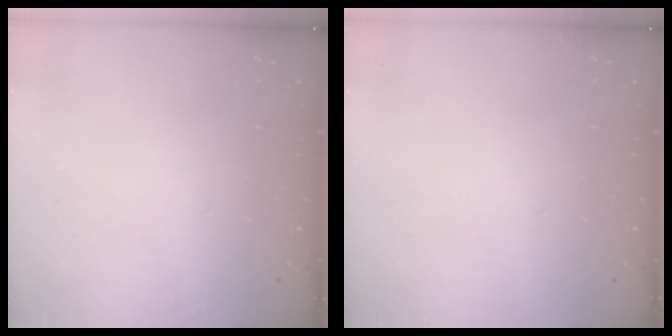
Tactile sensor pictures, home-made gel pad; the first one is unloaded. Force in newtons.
{"total": 0.0}